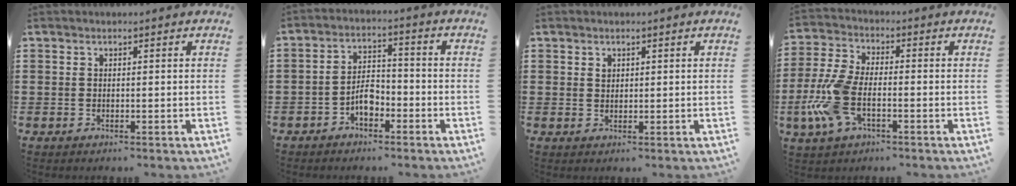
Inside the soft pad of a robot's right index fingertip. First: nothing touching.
{"total": 4.6, "force": [-2.3, 2.5, 3.1], "torque": [-0.069, 0.004, -0.047]}
{"total": 1.0, "force": [0.5, 0.7, 0.4], "torque": [-0.009, 0.003, 0.010]}
{"total": 9.2, "force": [-3.0, 4.6, 7.4], "torque": [-0.186, -0.007, -0.060]}